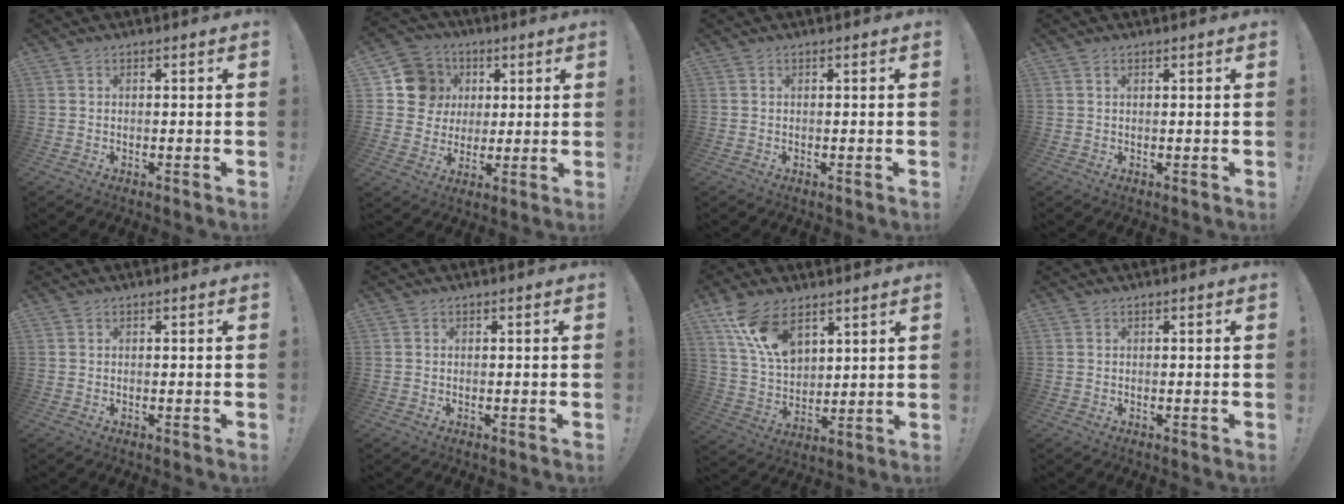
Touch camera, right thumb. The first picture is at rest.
{"total": 13.2, "force": [3.3, 12.1, 4.0], "torque": [-0.042, -0.005, 0.075]}
{"total": 0.0}
{"total": 0.6, "force": [0.4, 0.2, 0.4], "torque": [-0.005, -0.001, 0.008]}
{"total": 0.0}
{"total": 0.0}
{"total": 15.1, "force": [8.9, 8.4, 8.8], "torque": [-0.170, -0.040, 0.172]}
{"total": 0.0}